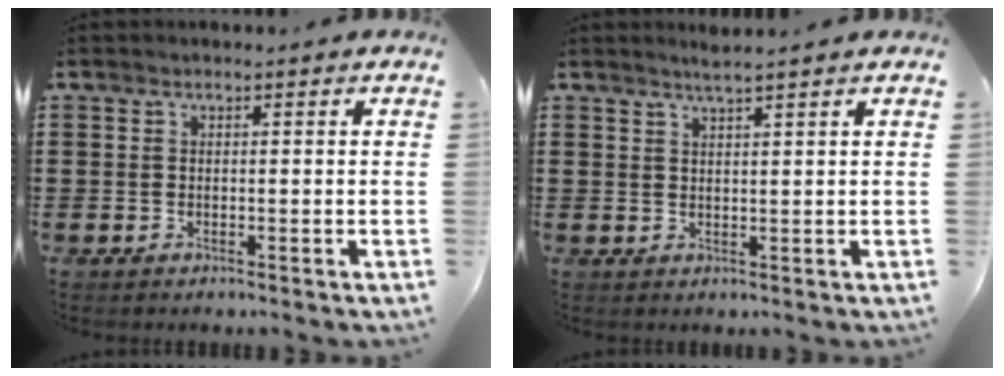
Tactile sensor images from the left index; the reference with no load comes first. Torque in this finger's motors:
{"motor_torque": [-0.53, 0.65, -0.02, -0.01]}